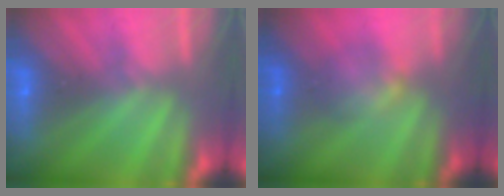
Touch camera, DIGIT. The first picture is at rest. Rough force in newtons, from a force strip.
{"total": 2.0}